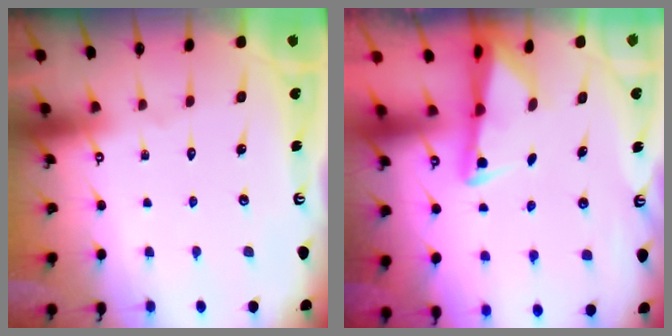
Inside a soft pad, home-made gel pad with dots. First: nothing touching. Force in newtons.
{"total": 2.3, "press": 2.2, "slide": 0.4}